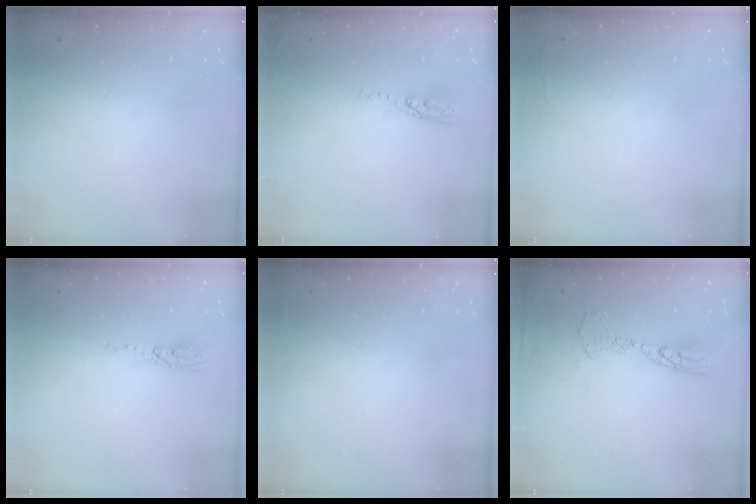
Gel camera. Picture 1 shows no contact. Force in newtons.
{"total": 5.9, "press": 5.9, "slide": 0.4}
{"total": 2.8, "press": 2.6, "slide": 0.9}
{"total": 5.0, "press": 4.7, "slide": 1.5}
{"total": 3.9, "press": 3.6, "slide": 1.5}
{"total": 10.3, "press": 10.3, "slide": 1.0}